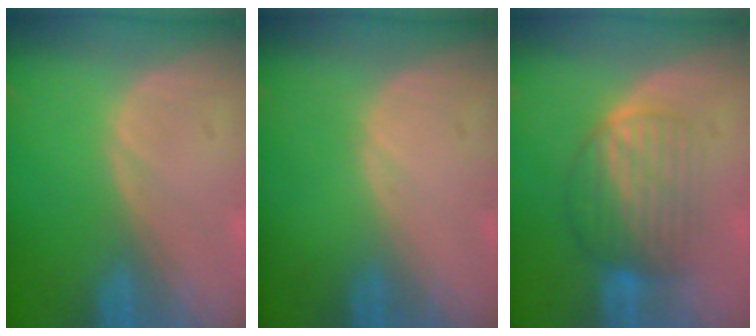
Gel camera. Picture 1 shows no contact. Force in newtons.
{"total": 0.0}
{"total": 6.5, "press": 6.3, "slide": 1.6}